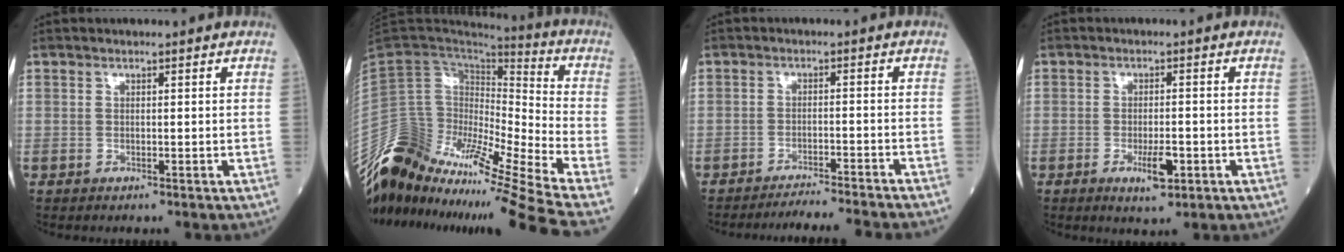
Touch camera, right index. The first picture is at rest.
{"total": 22.1, "force": [-19.2, 0.2, 11.0], "torque": [-0.223, 0.013, -0.346]}
{"total": 9.9, "force": [-9.2, -1.5, 3.1], "torque": [-0.019, -0.020, -0.130]}
{"total": 4.2, "force": [-1.6, 1.1, 3.7], "torque": [-0.063, -0.002, -0.021]}